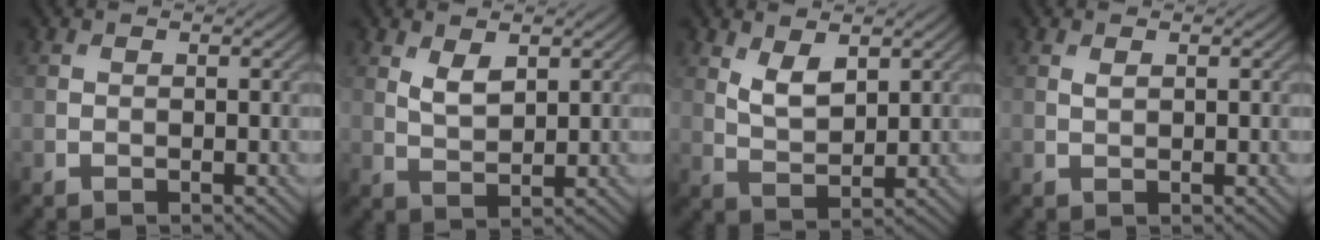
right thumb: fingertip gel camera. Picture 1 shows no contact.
{"total": 3.1, "force": [1.7, 1.5, 2.1], "torque": [-0.049, -0.006, 0.039]}
{"total": 4.2, "force": [2.2, 2.0, 2.9], "torque": [-0.065, -0.008, 0.048]}
{"total": 0.8, "force": [0.4, 0.4, 0.5], "torque": [-0.016, -0.001, 0.010]}